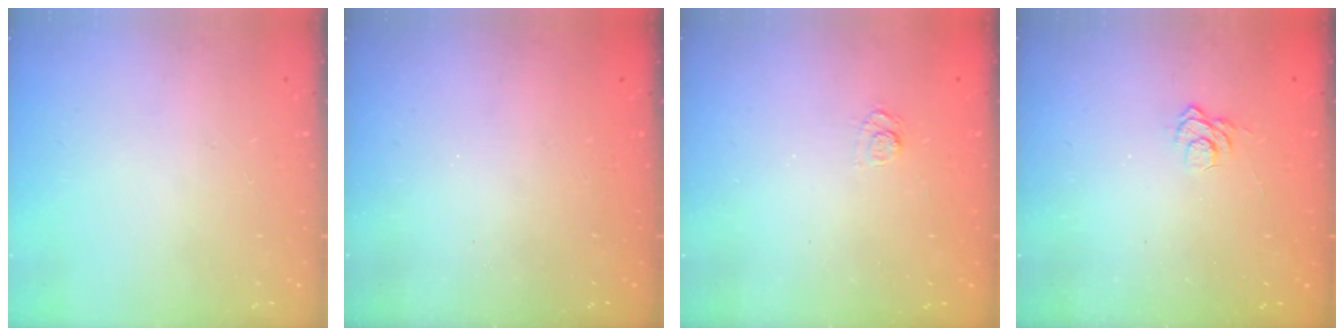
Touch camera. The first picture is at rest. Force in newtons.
{"total": 2.4, "press": 2.2, "slide": 0.8}
{"total": 2.4, "press": 2.0, "slide": 1.3}
{"total": 2.8, "press": 2.4, "slide": 1.4}